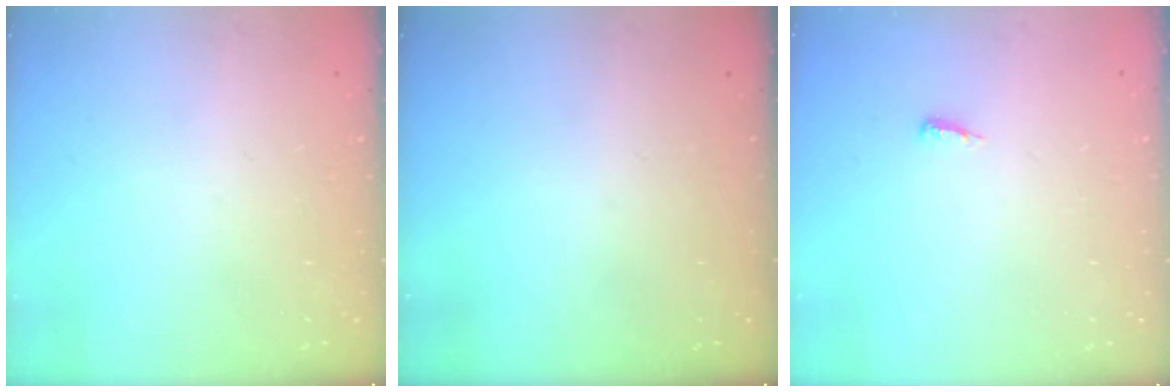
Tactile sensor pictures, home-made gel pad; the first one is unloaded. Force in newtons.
{"total": 0.0}
{"total": 4.9, "press": 4.9, "slide": 0.5}